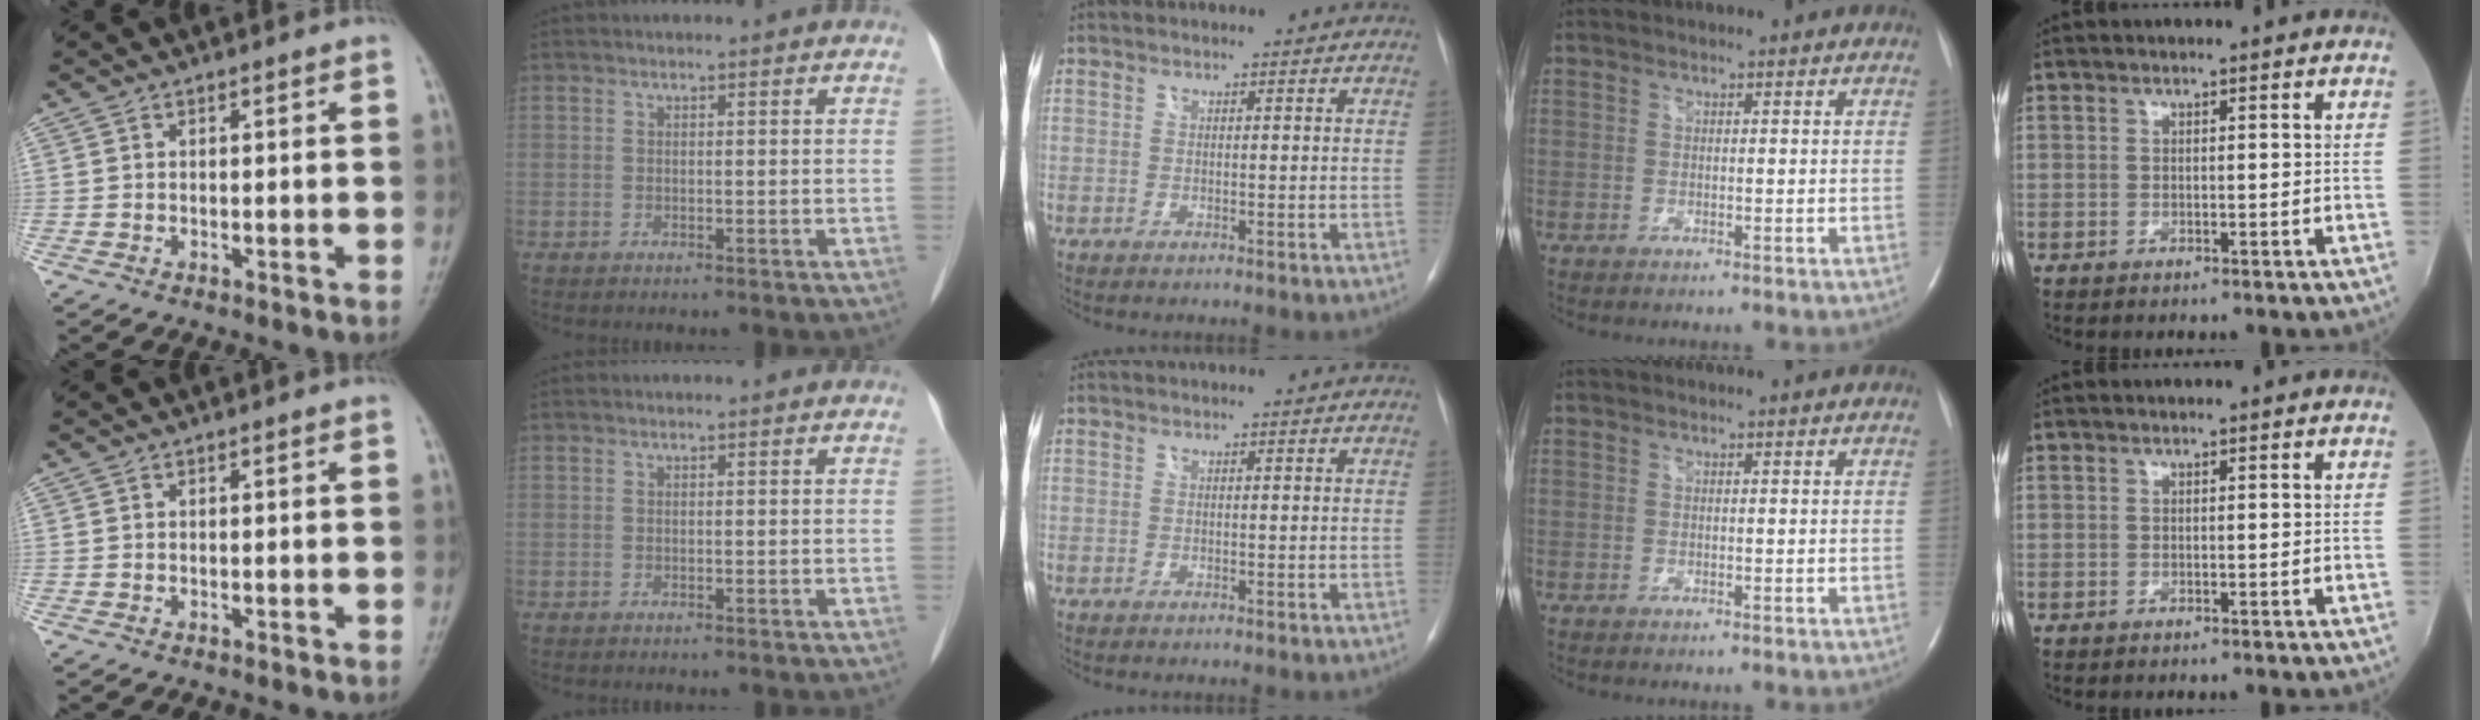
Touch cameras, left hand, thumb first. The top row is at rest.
{}